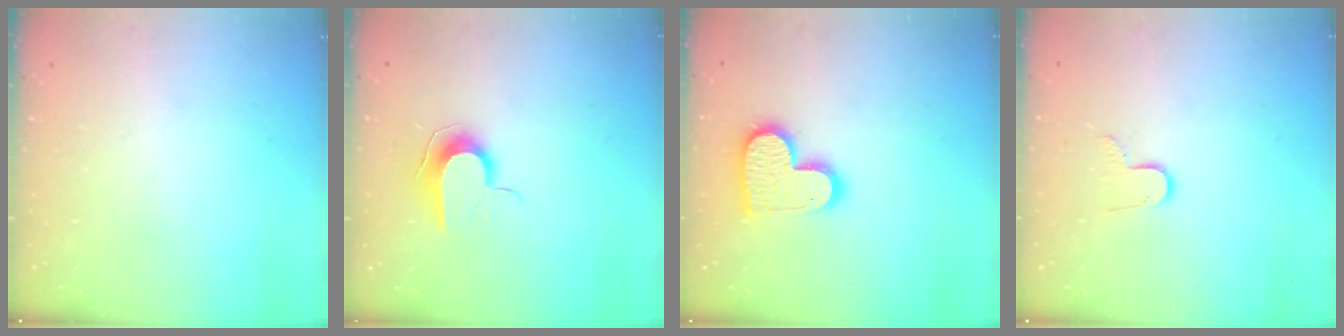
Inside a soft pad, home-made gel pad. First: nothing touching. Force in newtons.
{"total": 8.9, "press": 8.9, "slide": 0.8}
{"total": 14.3, "press": 14.3, "slide": 1.1}
{"total": 7.2, "press": 7.2, "slide": 0.6}